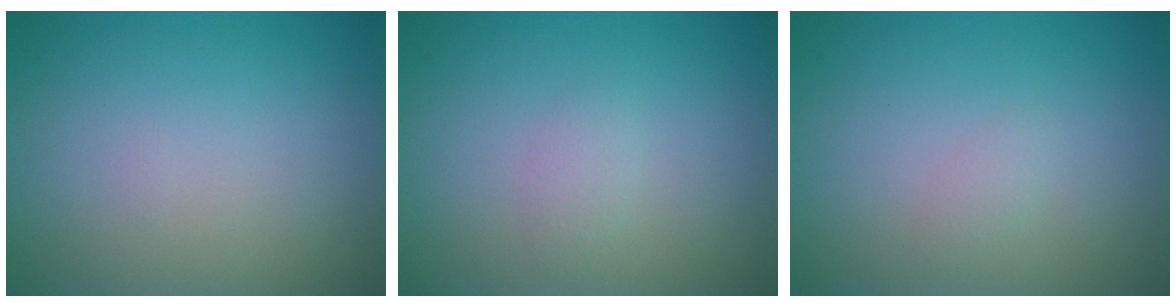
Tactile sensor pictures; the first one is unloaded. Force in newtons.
{"total": 1.0, "press": 1.0, "slide": 0.1}
{"total": 0.7, "press": 0.7, "slide": 0.0}